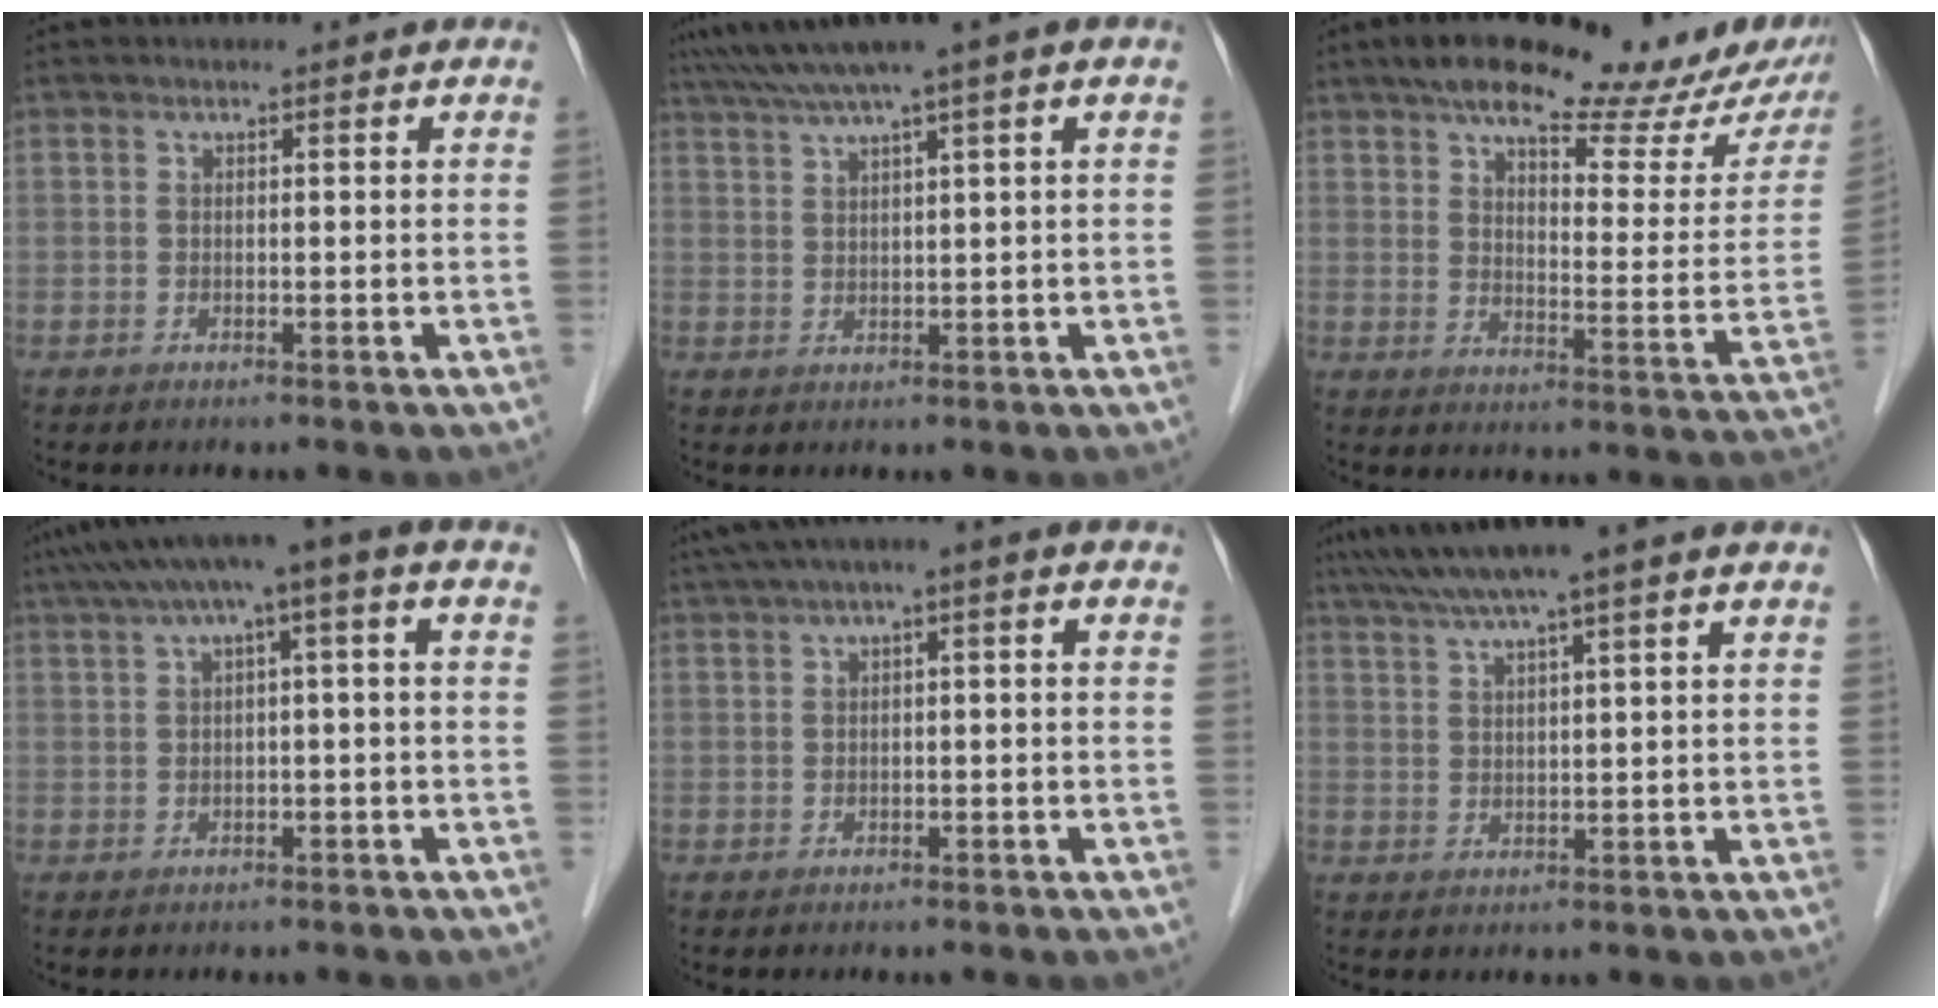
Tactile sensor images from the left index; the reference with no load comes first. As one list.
[{"total": 6.9, "force": [4.6, -1.2, 4.9], "torque": [-0.088, 0.034, 0.080]}, {"total": 23.7, "force": [19.0, 6.0, 12.8], "torque": [-0.160, 0.002, 0.229]}, {"total": 7.4, "force": [2.3, 0.1, 7.1], "torque": [-0.115, 0.046, 0.035]}, {"total": 4.9, "force": [1.4, 0.9, 4.6], "torque": [-0.082, 0.033, 0.021]}, {"total": 8.6, "force": [6.3, -0.6, 5.9], "torque": [-0.101, 0.037, 0.097]}]